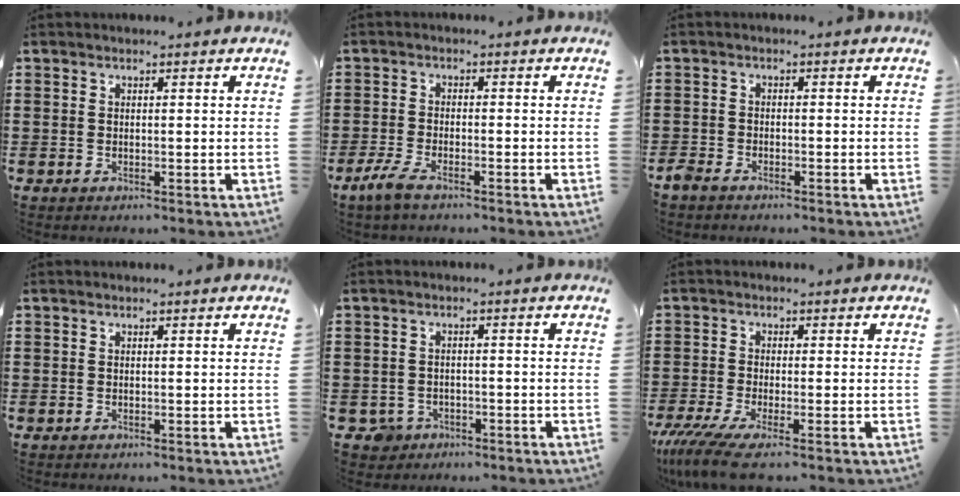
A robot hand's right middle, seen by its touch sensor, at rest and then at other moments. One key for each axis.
{"total": 3.5, "fx": -2.4, "fy": 0.8, "fz": 2.4, "tx": -0.068, "ty": -0.007, "tz": -0.054}
{"total": 1.8, "fx": -1.6, "fy": 0.6, "fz": 0.4, "tx": -0.027, "ty": -0.002, "tz": -0.039}
{"total": 0.0}
{"total": 2.0, "fx": -1.5, "fy": 1.4, "fz": 0.1, "tx": -0.017, "ty": -0.002, "tz": -0.038}
{"total": 4.6, "fx": -3.0, "fy": 0.3, "fz": 3.4, "tx": -0.090, "ty": -0.025, "tz": -0.062}